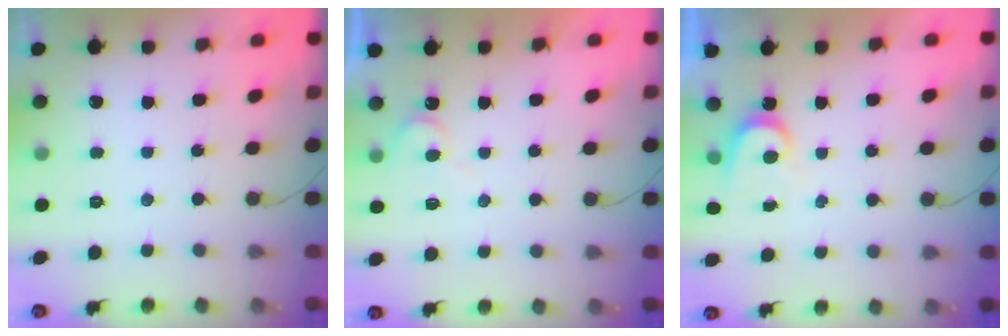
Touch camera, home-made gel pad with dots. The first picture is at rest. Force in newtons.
{"total": 6.4, "press": 6.3, "slide": 0.6}
{"total": 3.1, "press": 3.1, "slide": 0.3}